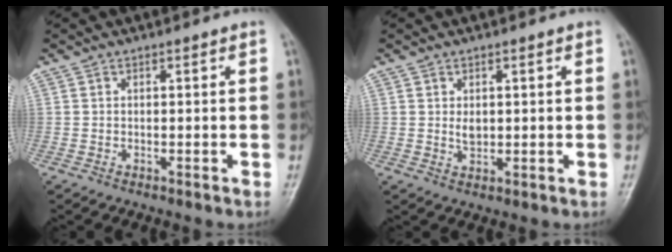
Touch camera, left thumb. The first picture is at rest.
{"total": 2.3, "force": [0.8, 1.5, 1.6], "torque": [-0.021, -0.008, 0.017]}